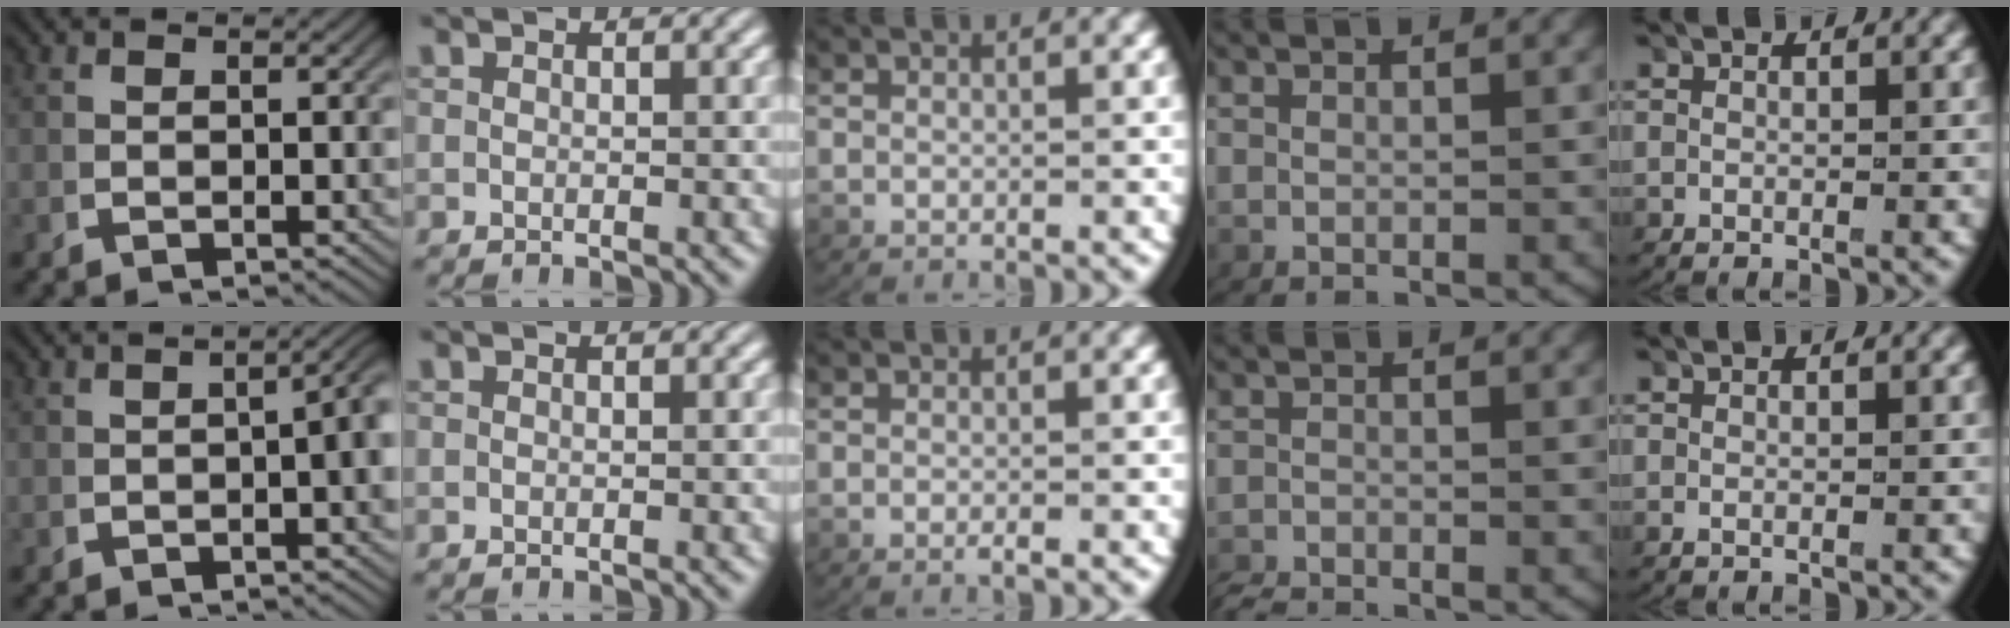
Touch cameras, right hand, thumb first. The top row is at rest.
{"thumb": {"total": 5.0, "force": [0.2, 2.1, 4.5], "torque": [-0.042, 0.010, -0.003]}, "middle": {"total": 1.0, "force": [-0.8, 0.4, 0.6], "torque": [-0.013, 0.006, -0.015]}, "ring": {"total": 1.9, "force": [-1.9, 0.3, 0.0], "torque": [-0.007, -0.012, -0.033]}}